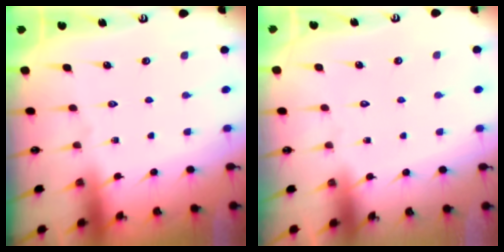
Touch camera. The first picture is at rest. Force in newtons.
{"total": 1.5, "press": 1.5, "slide": 0.0}